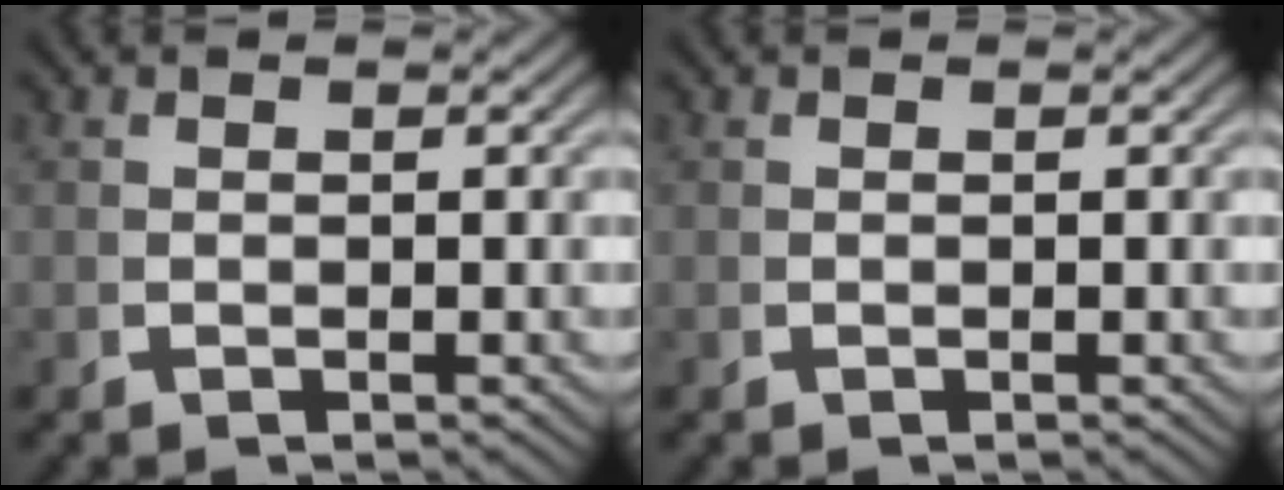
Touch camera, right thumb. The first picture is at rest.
{"total": 0.0}